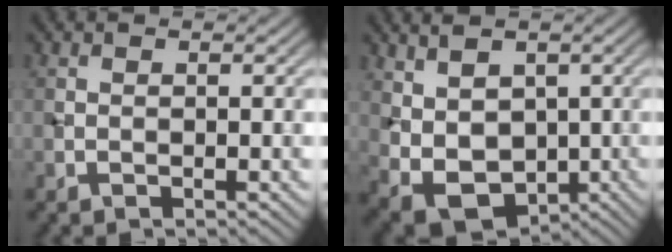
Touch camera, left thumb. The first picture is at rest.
{"total": 8.2, "force": [1.0, 6.0, 5.5], "torque": [-0.124, -0.011, 0.029]}